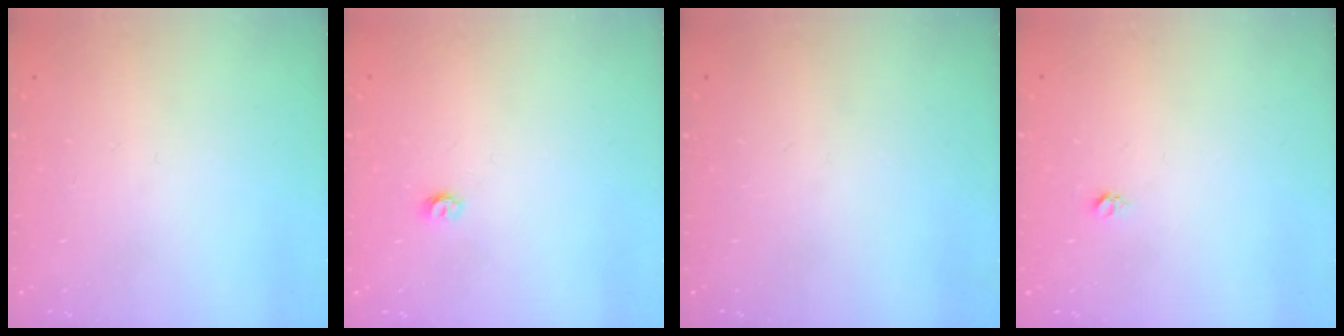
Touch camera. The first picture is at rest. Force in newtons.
{"total": 3.5, "press": 3.5, "slide": 0.3}
{"total": 0.0}
{"total": 3.0, "press": 2.9, "slide": 0.4}